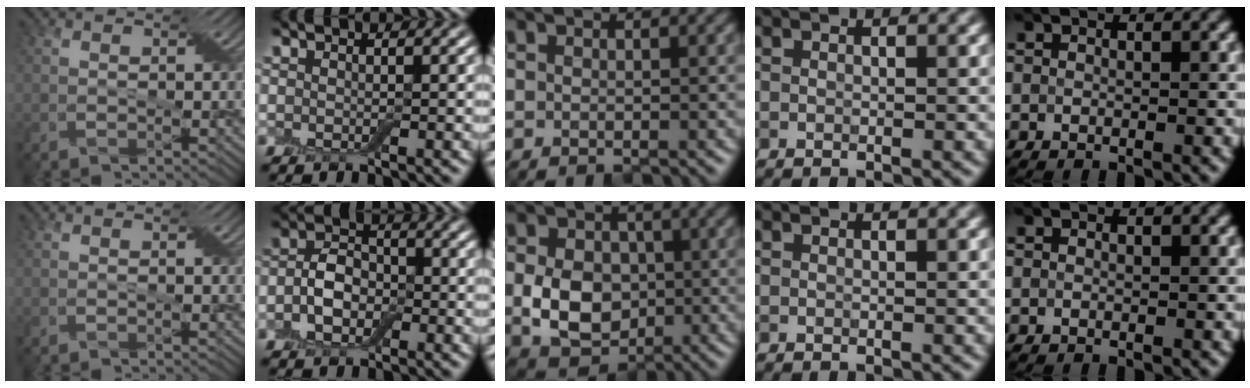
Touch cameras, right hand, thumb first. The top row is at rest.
{"index": {"total": 3.3, "force": [-0.8, 2.4, 2.1], "torque": [-0.036, 0.006, -0.020]}, "middle": {"total": 6.2, "force": [-0.8, 4.8, 3.7], "torque": [-0.073, -0.006, -0.018]}}